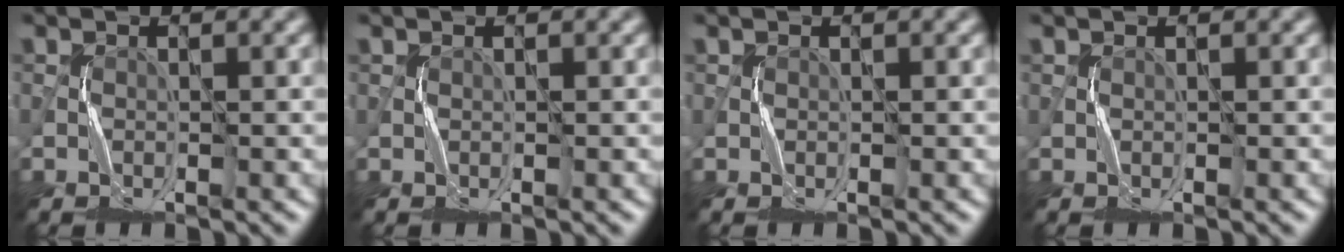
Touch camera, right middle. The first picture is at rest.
{"total": 0.0}
{"total": 0.0}
{"total": 0.0}